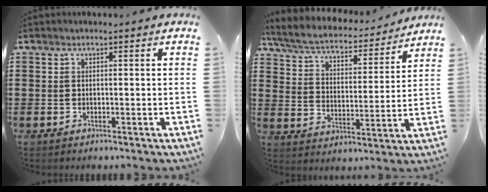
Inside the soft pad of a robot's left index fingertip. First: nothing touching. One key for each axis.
{"total": 5.6, "fx": 5.1, "fy": 0.8, "fz": 2.1, "tx": -0.065, "ty": -0.034, "tz": 0.083}